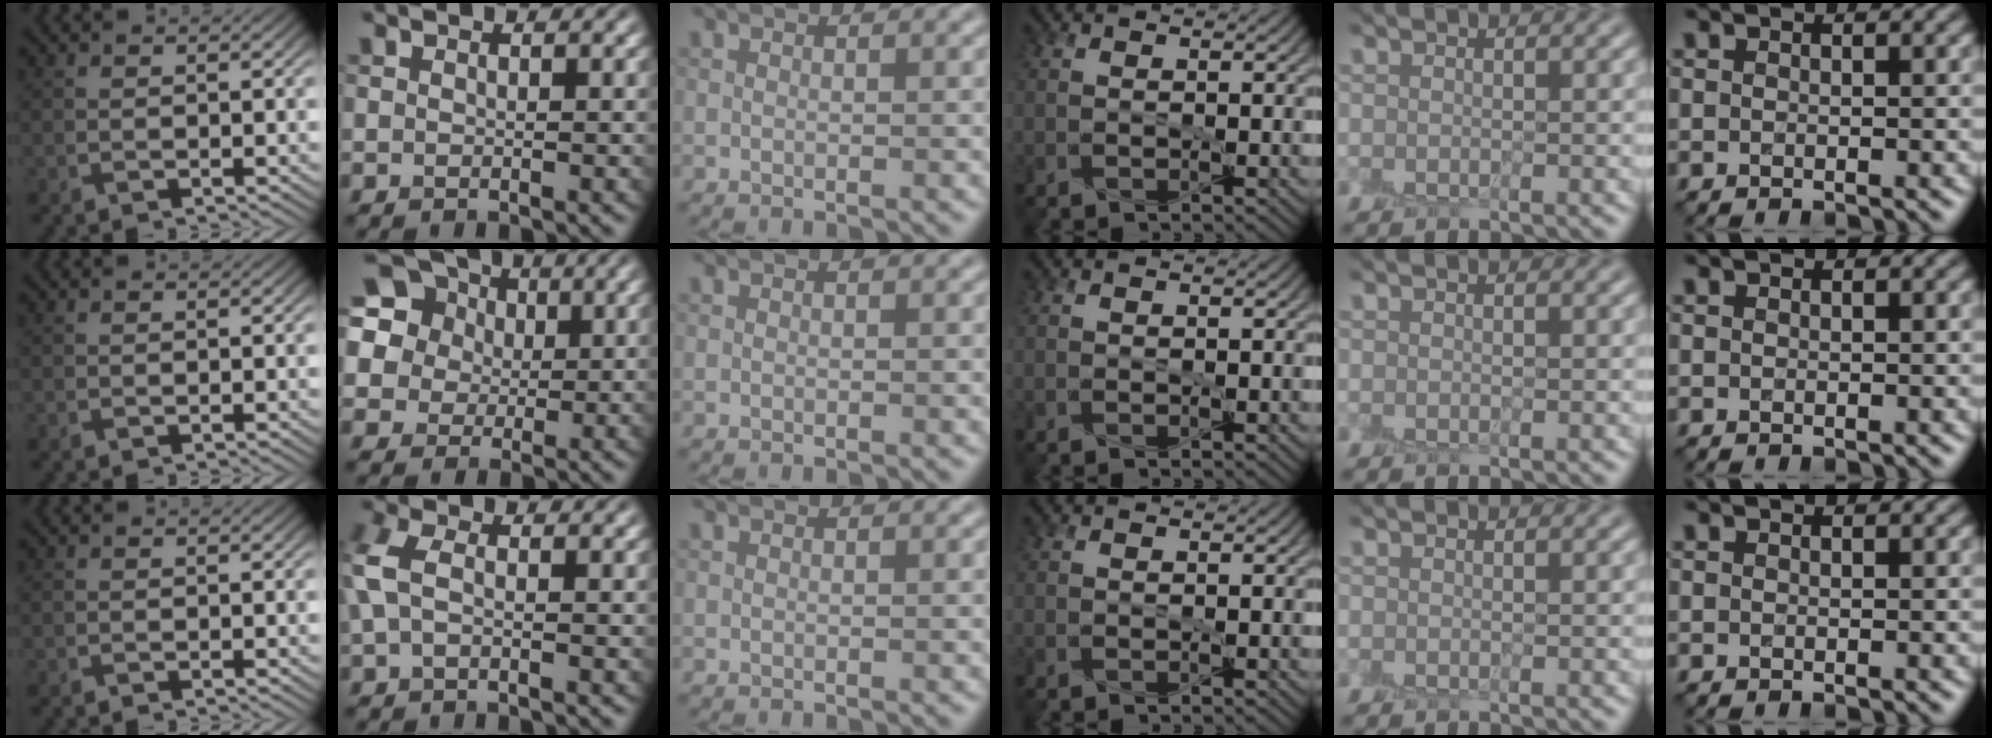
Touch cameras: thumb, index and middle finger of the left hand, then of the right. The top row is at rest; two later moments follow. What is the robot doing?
{"motion": "peel", "object": "sticky note"}